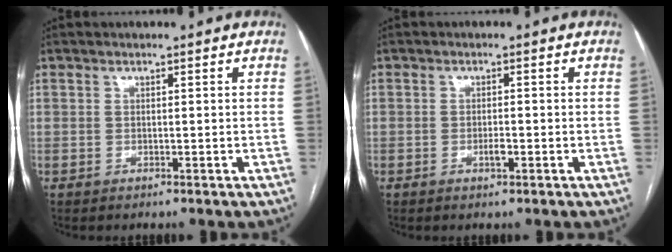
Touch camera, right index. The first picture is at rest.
{"total": 1.6, "force": [-0.6, 0.5, 1.4], "torque": [-0.025, 0.000, -0.009]}